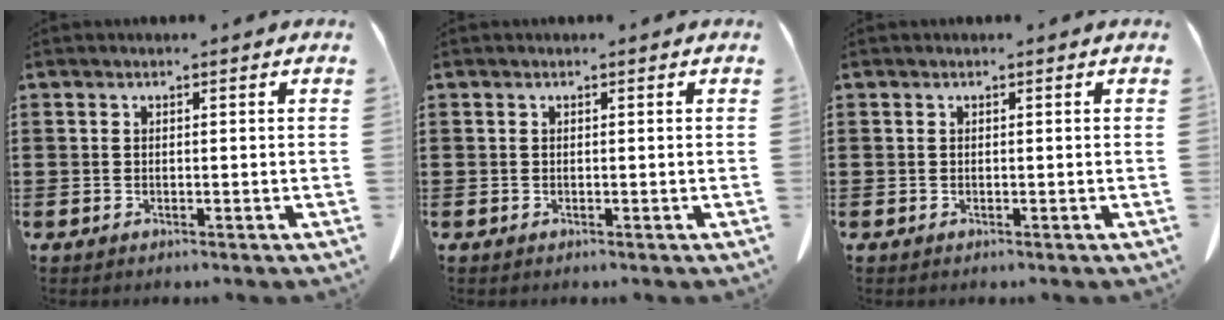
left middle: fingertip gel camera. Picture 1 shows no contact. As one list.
[{"total": 0.0}, {"total": 0.0}]